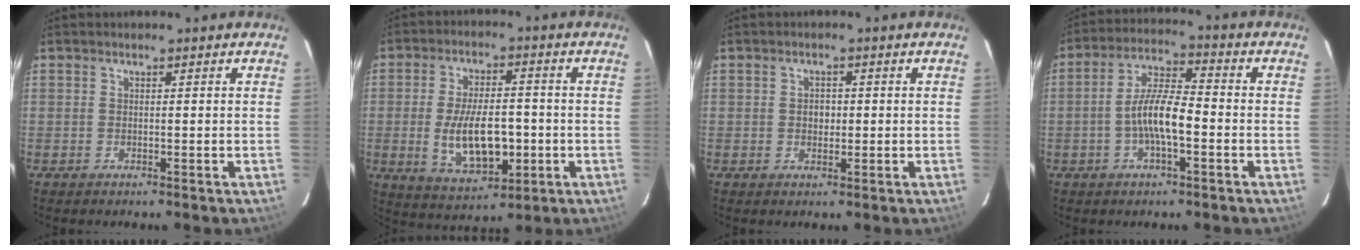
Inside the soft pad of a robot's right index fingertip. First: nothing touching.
{"total": 12.6, "force": [-2.3, 5.7, 11.0], "torque": [-0.207, -0.008, -0.026]}
{"total": 1.9, "force": [-0.1, 1.7, 0.8], "torque": [-0.013, 0.006, -0.003]}
{"total": 8.3, "force": [-2.4, 2.1, 7.6], "torque": [-0.154, 0.011, -0.046]}